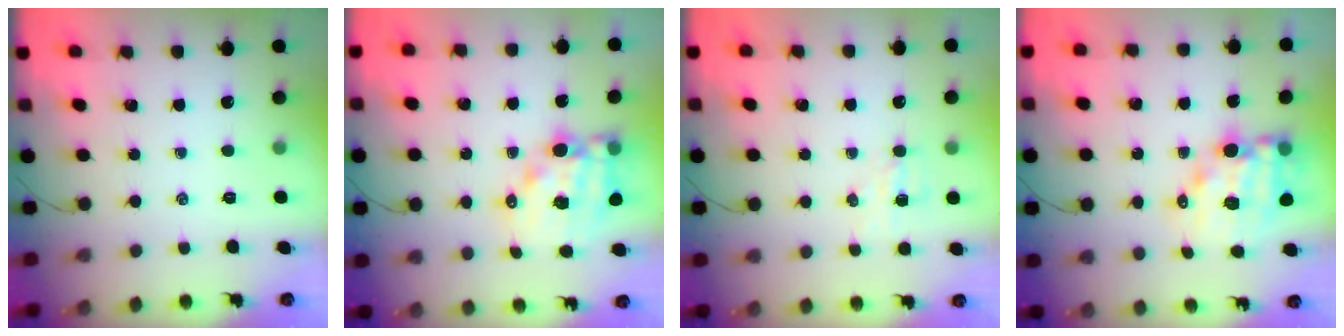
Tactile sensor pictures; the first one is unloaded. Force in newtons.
{"total": 14.5, "press": 14.0, "slide": 3.9}
{"total": 4.0, "press": 3.8, "slide": 1.1}
{"total": 12.5, "press": 11.9, "slide": 3.6}